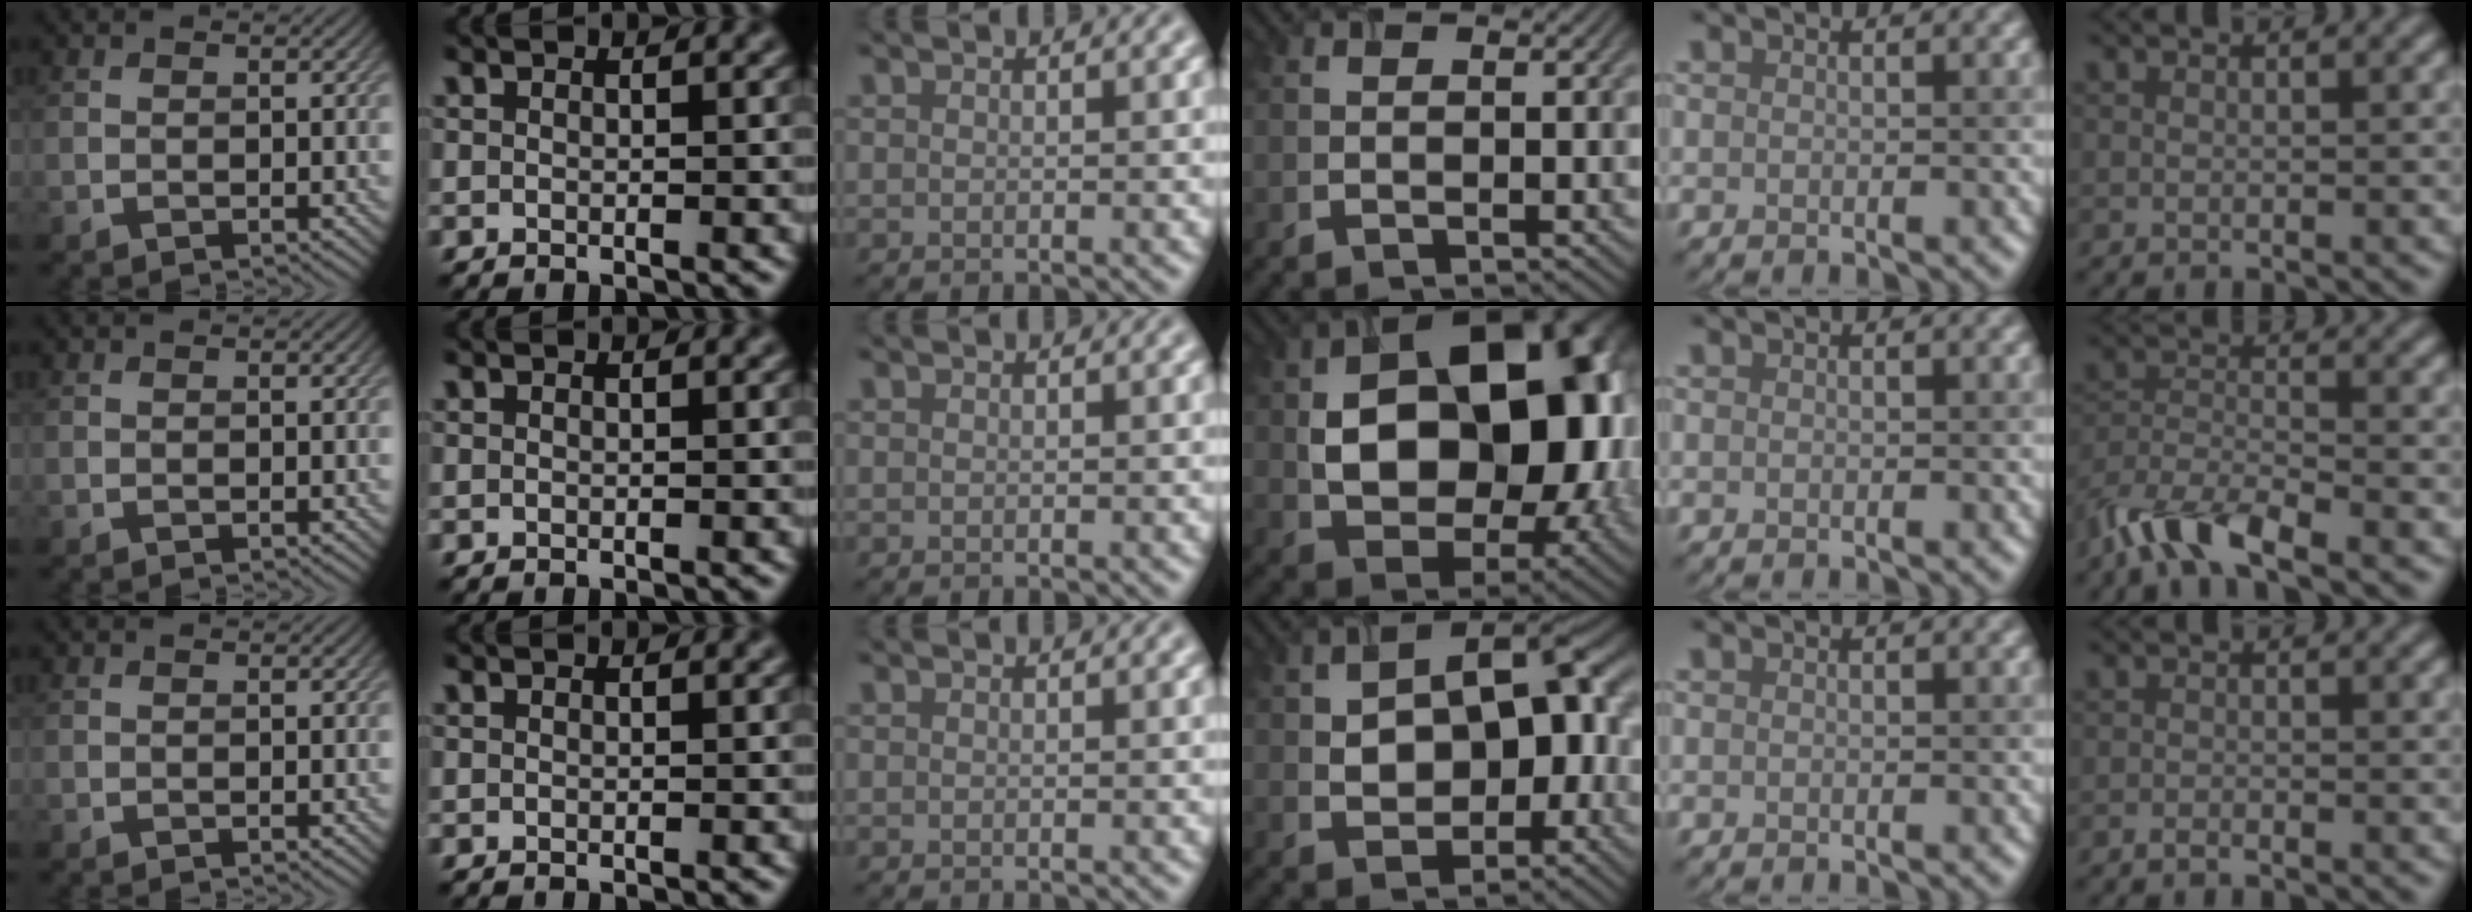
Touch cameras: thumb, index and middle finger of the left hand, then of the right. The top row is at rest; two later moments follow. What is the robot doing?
{"motion": "lift_and_place", "object": "timer"}